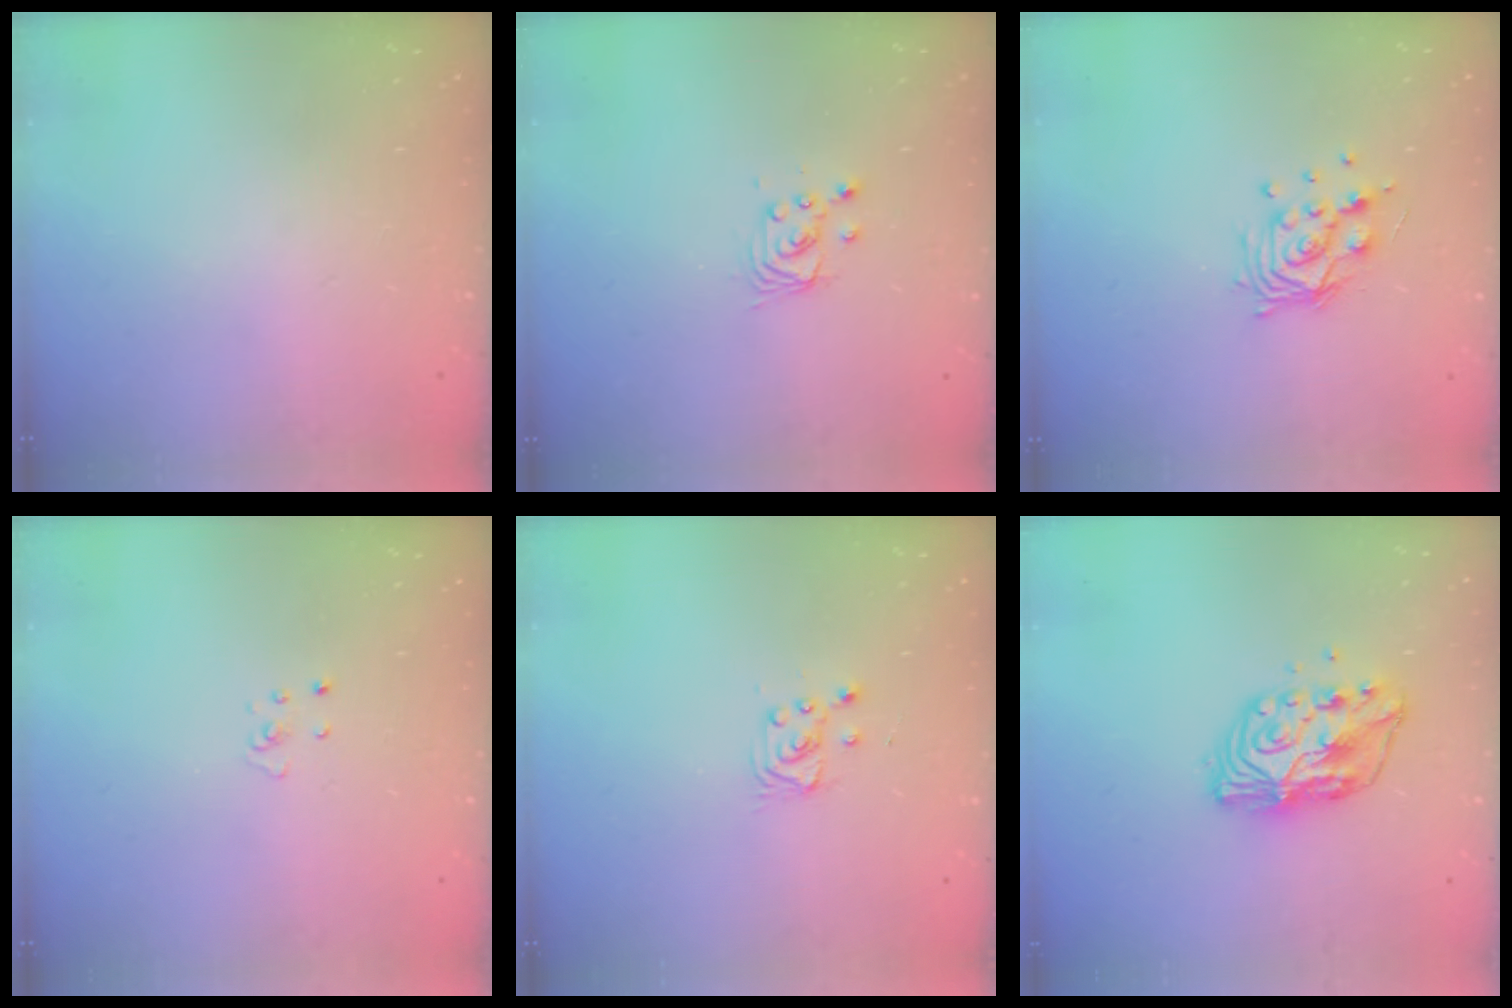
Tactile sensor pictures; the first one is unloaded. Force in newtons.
{"total": 2.7, "press": 2.7, "slide": 0.2}
{"total": 10.5, "press": 10.5, "slide": 0.6}
{"total": 2.3, "press": 2.3, "slide": 0.2}
{"total": 2.9, "press": 2.9, "slide": 0.4}
{"total": 9.8, "press": 9.8, "slide": 0.7}